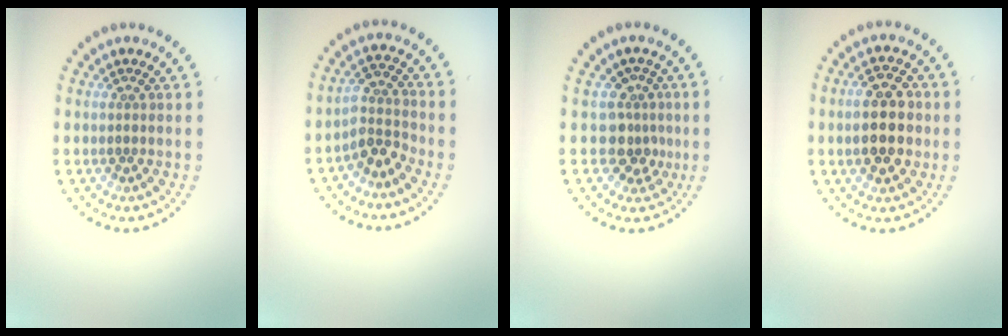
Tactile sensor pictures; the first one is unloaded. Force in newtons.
{"total": 2.7, "press": 2.0, "slide": 1.8}
{"total": 2.7, "press": 2.0, "slide": 1.9}
{"total": 5.2, "press": 5.2, "slide": 0.4}